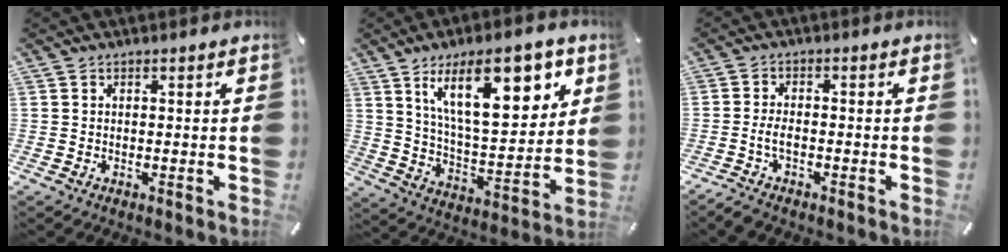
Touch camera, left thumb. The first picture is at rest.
{"total": 21.1, "force": [10.7, 8.9, 15.8], "torque": [-0.249, -0.031, 0.171]}
{"total": 3.4, "force": [-1.5, 1.3, 2.8], "torque": [-0.061, 0.004, -0.031]}